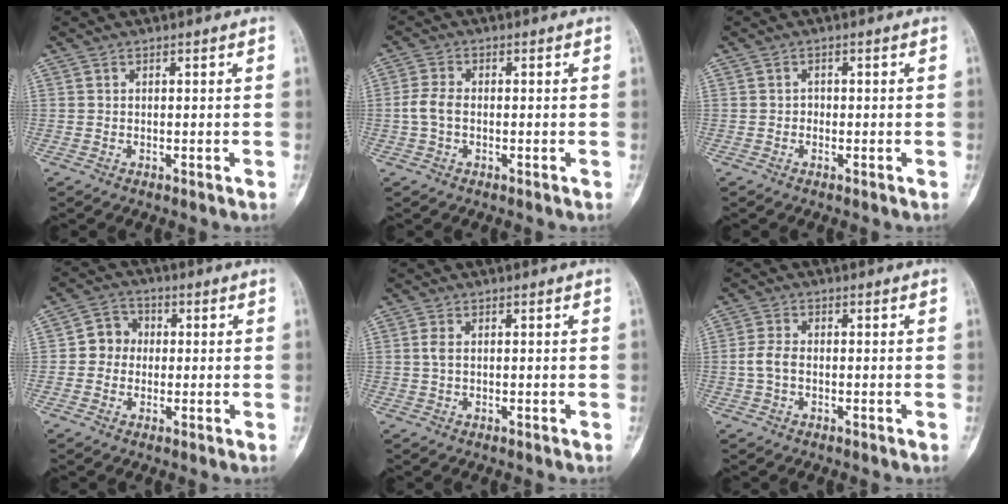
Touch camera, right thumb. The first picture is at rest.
{"total": 3.6, "force": [-0.6, 2.2, 2.9], "torque": [-0.068, 0.007, -0.017]}
{"total": 0.7, "force": [-0.3, 0.6, 0.2], "torque": [0.006, 0.005, -0.010]}
{"total": 5.3, "force": [-0.1, 4.8, 2.2], "torque": [-0.008, 0.014, -0.014]}
{"total": 1.4, "force": [0.2, 0.7, 1.2], "torque": [-0.031, 0.002, 0.003]}
{"total": 3.2, "force": [-0.6, 1.9, 2.6], "torque": [-0.061, 0.008, -0.015]}